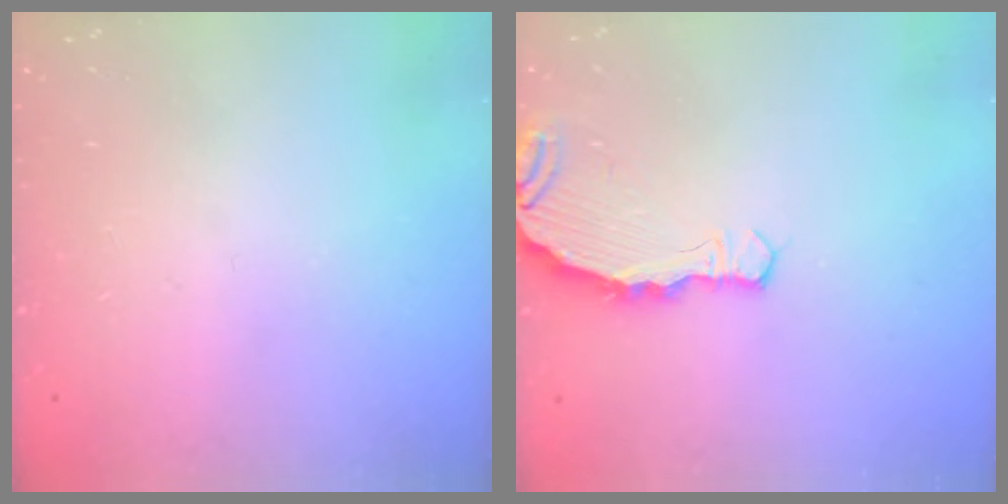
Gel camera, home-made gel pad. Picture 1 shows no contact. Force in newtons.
{"total": 5.7, "press": 5.7, "slide": 0.6}